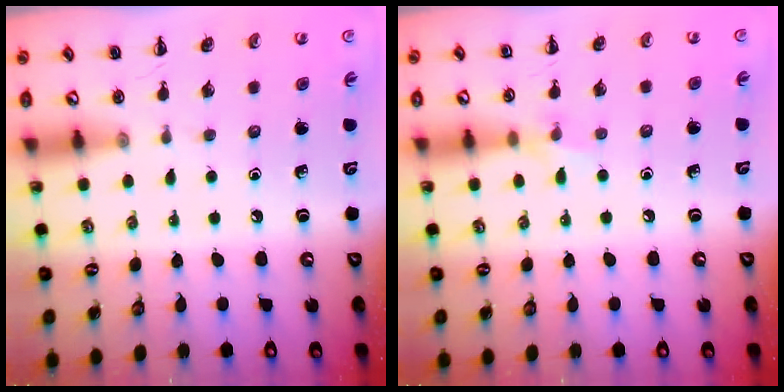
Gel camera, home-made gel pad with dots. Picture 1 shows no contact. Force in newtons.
{"total": 5.2, "press": 4.9, "slide": 1.6}